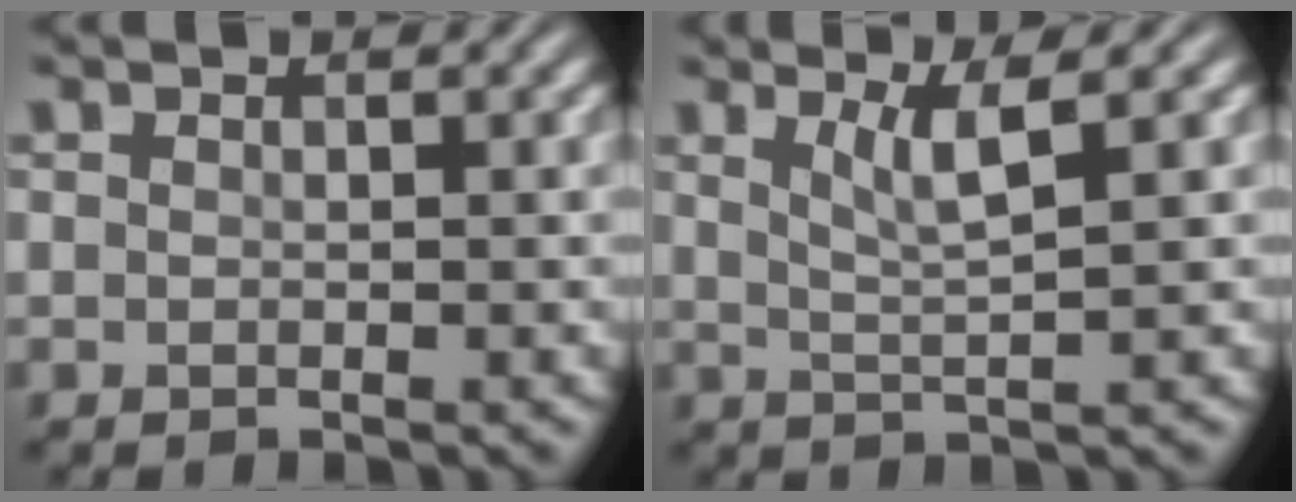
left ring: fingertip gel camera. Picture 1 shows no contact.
{"total": 2.8, "force": [1.3, 0.5, 2.4], "torque": [-0.040, -0.003, 0.026]}